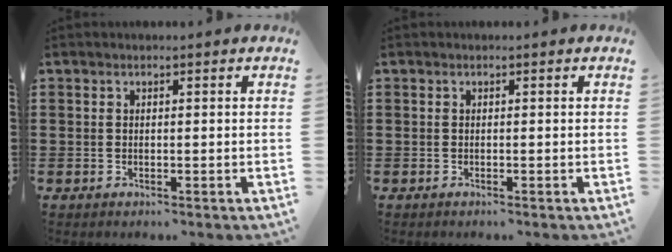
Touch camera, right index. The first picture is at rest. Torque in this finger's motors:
{"motor_torque": [0.10, 0.51, -0.62, -0.14]}